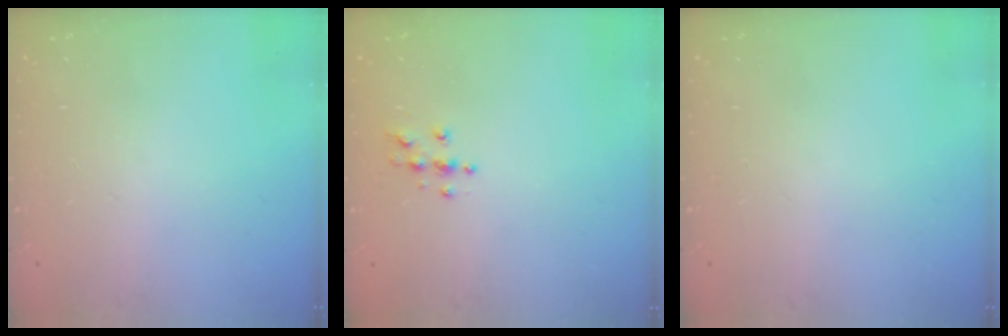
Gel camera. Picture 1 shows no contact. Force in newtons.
{"total": 4.0, "press": 4.0, "slide": 0.3}
{"total": 0.0}